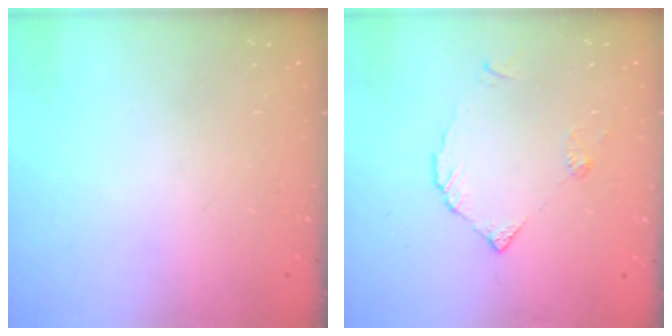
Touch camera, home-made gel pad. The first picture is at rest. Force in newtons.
{"total": 4.0, "press": 4.0, "slide": 0.4}